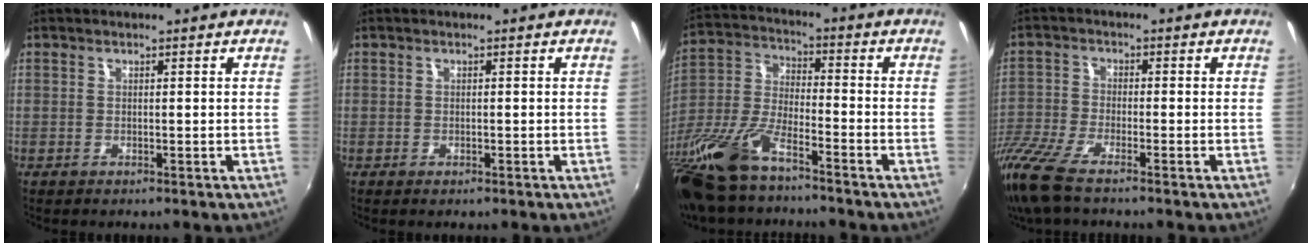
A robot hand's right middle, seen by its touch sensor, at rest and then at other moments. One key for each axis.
{"total": 0.8, "fx": -0.5, "fy": 0.5, "fz": 0.3, "tx": -0.004, "ty": -0.003, "tz": -0.009}
{"total": 17.8, "fx": -12.5, "fy": 5.6, "fz": 11.4, "tx": -0.261, "ty": -0.032, "tz": -0.249}
{"total": 11.2, "fx": -8.6, "fy": 2.4, "fz": 6.8, "tx": -0.165, "ty": -0.034, "tz": -0.175}